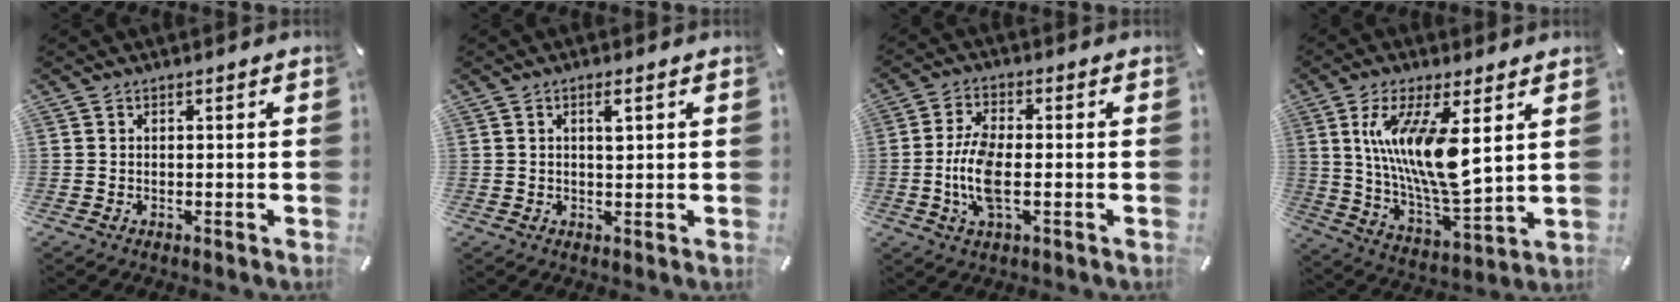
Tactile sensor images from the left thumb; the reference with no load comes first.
{"total": 2.4, "force": [0.9, 0.5, 2.2], "torque": [-0.037, 0.000, 0.011]}
{"total": 9.3, "force": [-1.4, 3.6, 8.5], "torque": [-0.187, -0.012, -0.029]}
{"total": 16.0, "force": [5.4, 5.1, 14.2], "torque": [-0.287, -0.034, 0.085]}